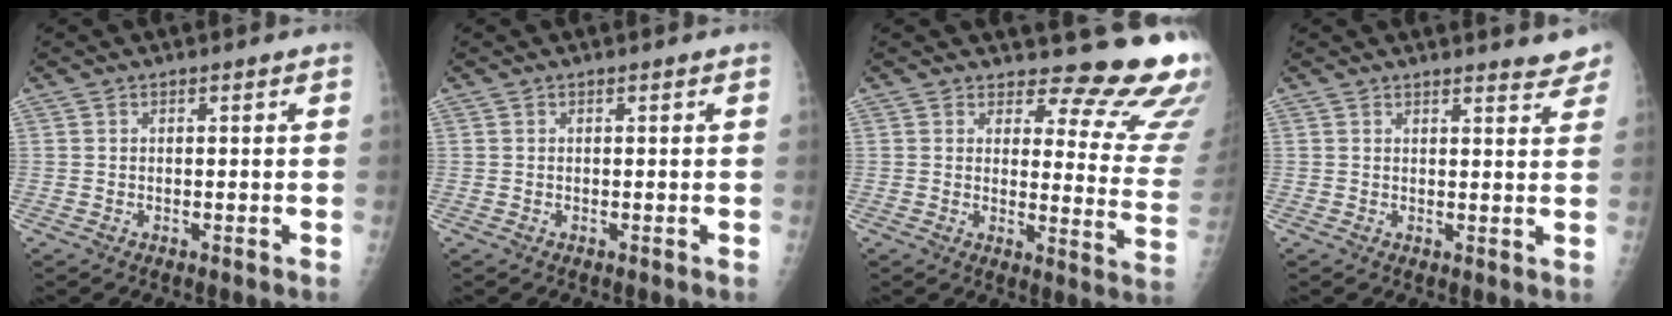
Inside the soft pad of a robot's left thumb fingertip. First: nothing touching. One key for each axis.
{"total": 0.0}
{"total": 15.7, "fx": 14.5, "fy": 4.1, "fz": 4.3, "tx": -0.002, "ty": -0.160, "tz": 0.143}
{"total": 4.3, "fx": 3.9, "fy": 0.9, "fz": 1.6, "tx": -0.004, "ty": -0.023, "tz": 0.035}